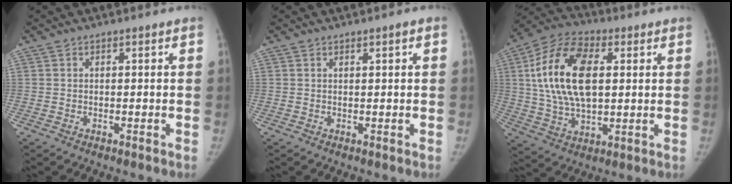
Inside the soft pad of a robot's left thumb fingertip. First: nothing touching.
{"total": 0.9, "force": [0.4, 0.1, 0.8], "torque": [-0.011, 0.000, 0.006]}
{"total": 18.5, "force": [3.6, 10.2, 15.0], "torque": [-0.274, 0.006, 0.062]}